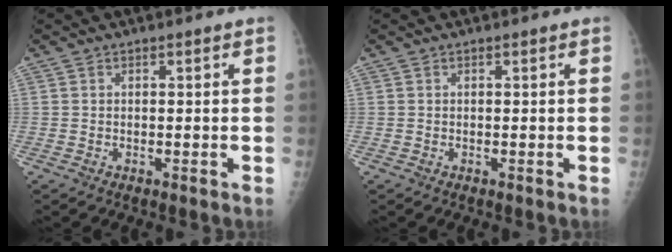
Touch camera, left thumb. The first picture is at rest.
{"total": 0.0}